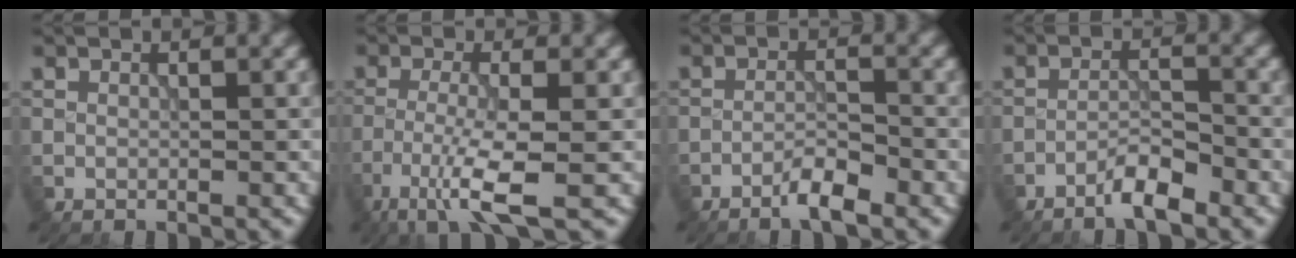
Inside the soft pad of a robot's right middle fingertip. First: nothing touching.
{"total": 5.5, "force": [-3.0, 0.8, 4.6], "torque": [-0.094, -0.006, -0.066]}
{"total": 2.7, "force": [-2.0, 0.4, 1.7], "torque": [-0.031, 0.006, -0.041]}
{"total": 3.0, "force": [-2.4, 0.5, 1.9], "torque": [-0.032, 0.008, -0.047]}